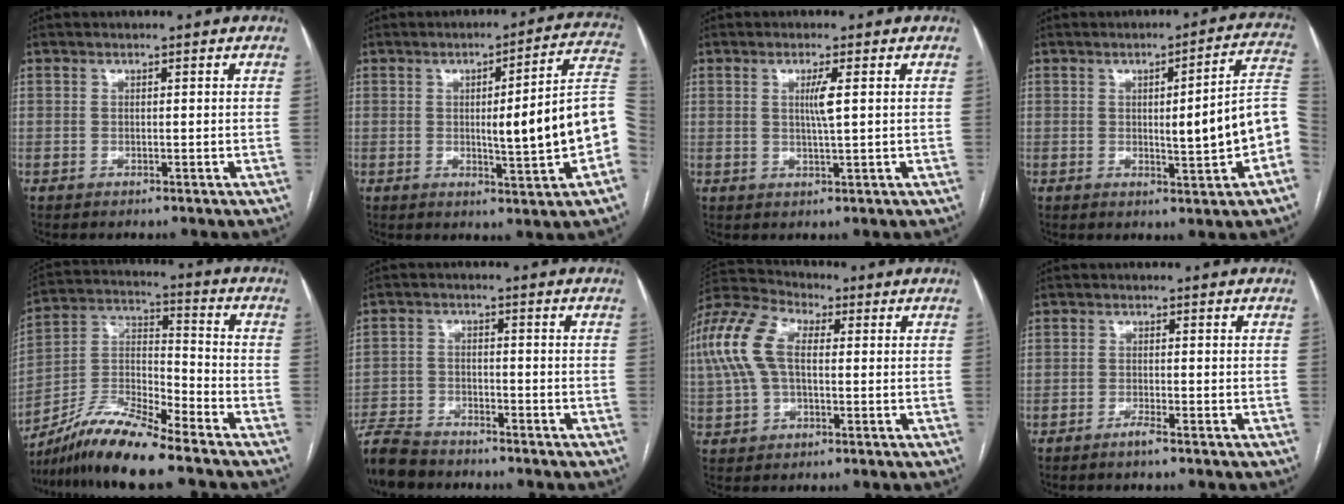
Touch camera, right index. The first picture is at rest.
{"total": 13.6, "force": [-1.8, 0.4, 13.4], "torque": [-0.165, 0.014, -0.024]}
{"total": 2.9, "force": [0.7, -0.2, 2.8], "torque": [-0.055, -0.004, 0.012]}
{"total": 10.6, "force": [-1.8, 0.7, 10.4], "torque": [-0.123, 0.016, -0.023]}
{"total": 11.9, "force": [-10.2, 0.6, 6.1], "torque": [-0.123, 0.007, -0.193]}
{"total": 7.7, "force": [-7.1, 2.3, 1.9], "torque": [-0.040, -0.014, -0.129]}
{"total": 10.9, "force": [1.4, 5.9, 9.1], "torque": [-0.225, 0.041, 0.023]}
{"total": 1.5, "force": [-1.2, -0.3, 0.8], "torque": [-0.022, -0.002, -0.024]}